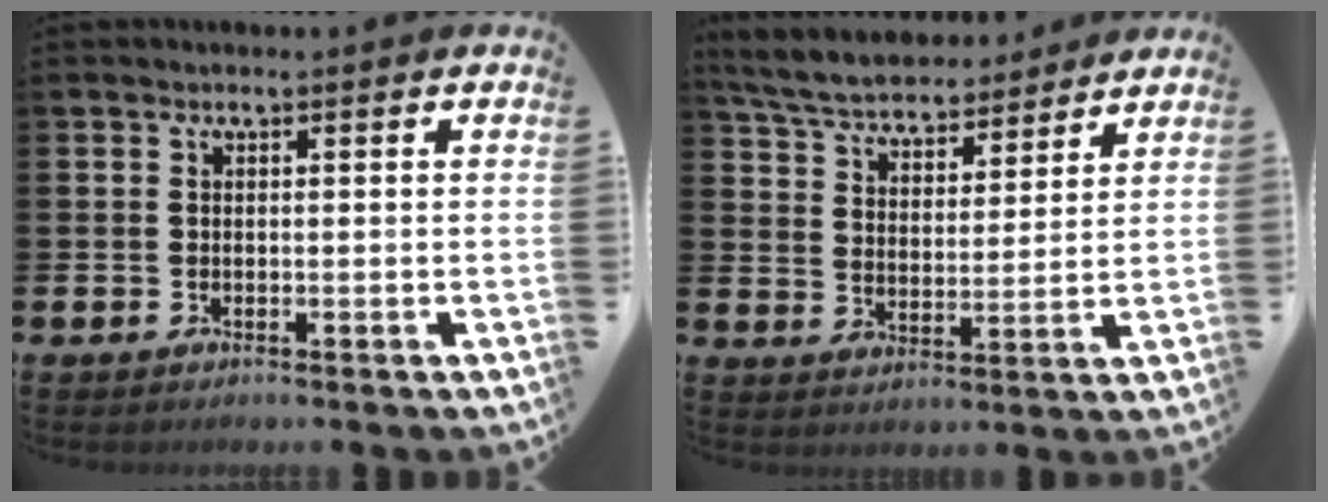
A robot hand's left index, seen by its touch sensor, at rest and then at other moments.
{"total": 6.1, "force": [5.8, 1.4, 1.0], "torque": [-0.053, -0.035, 0.102]}